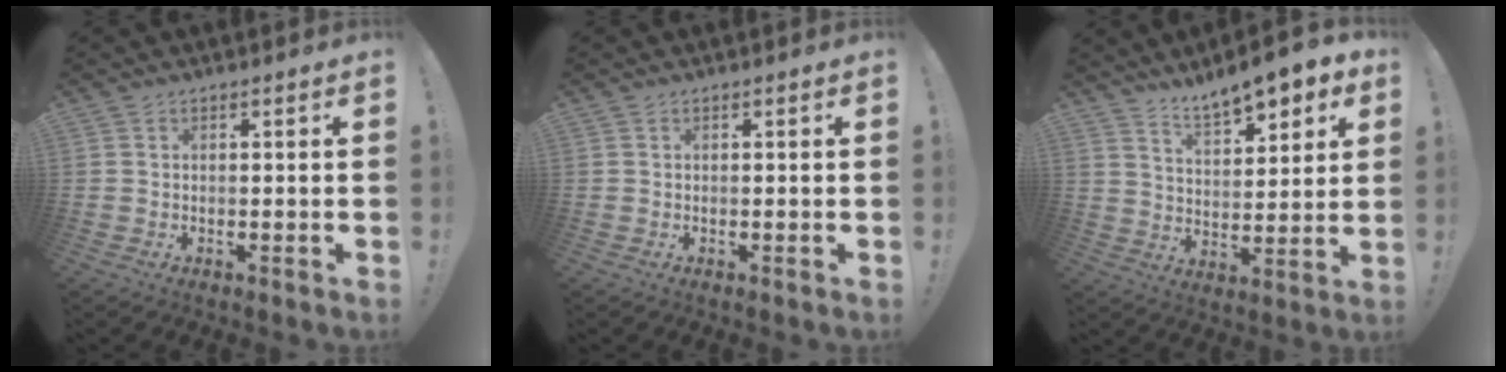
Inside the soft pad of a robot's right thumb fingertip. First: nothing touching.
{"total": 0.0}
{"total": 10.1, "force": [8.5, 2.8, 4.6], "torque": [-0.076, -0.065, 0.150]}